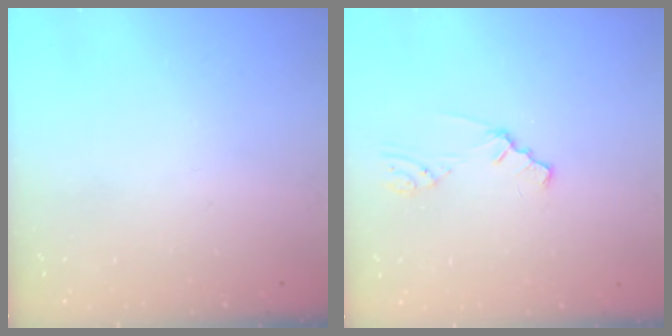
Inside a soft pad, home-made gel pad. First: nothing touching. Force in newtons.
{"total": 0.9, "press": 0.8, "slide": 0.2}